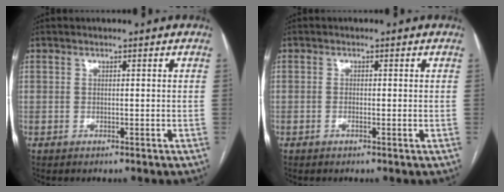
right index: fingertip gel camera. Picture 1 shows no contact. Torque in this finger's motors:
{"motor_torque": [0.23, 0.29, -0.05, 0.00]}